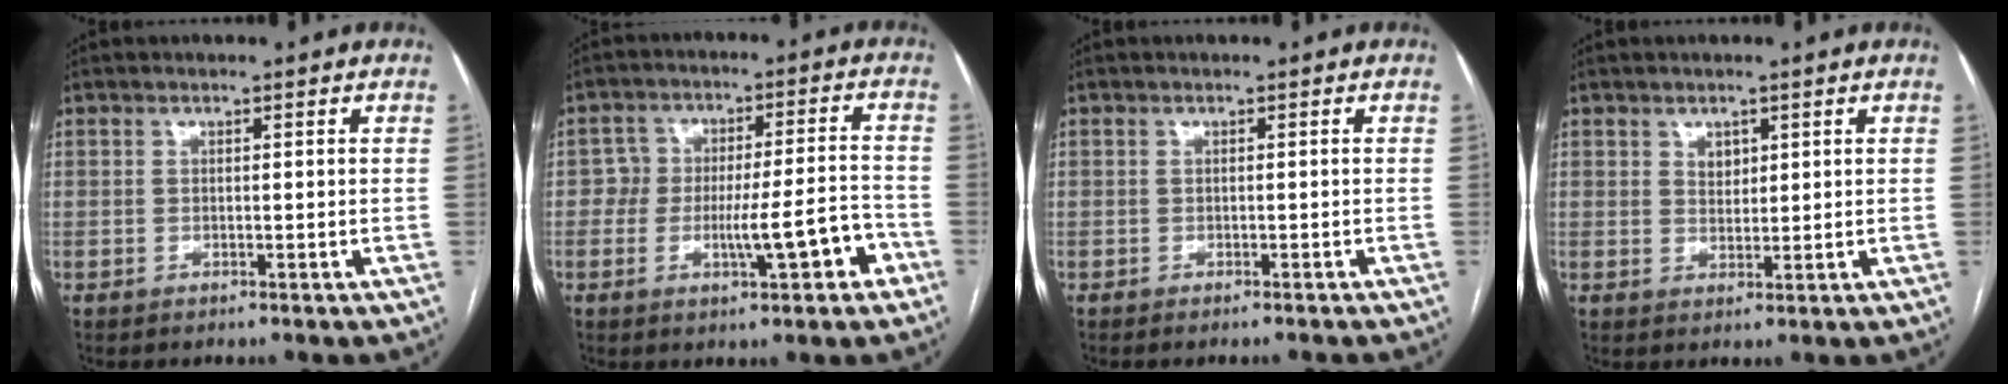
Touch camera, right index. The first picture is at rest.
{"total": 8.7, "force": [-3.7, 2.8, 7.3], "torque": [-0.108, 0.027, -0.051]}
{"total": 2.3, "force": [-2.2, 0.2, 0.7], "torque": [-0.007, -0.003, -0.028]}
{"total": 2.2, "force": [1.2, 1.5, 1.2], "torque": [-0.022, 0.000, 0.024]}